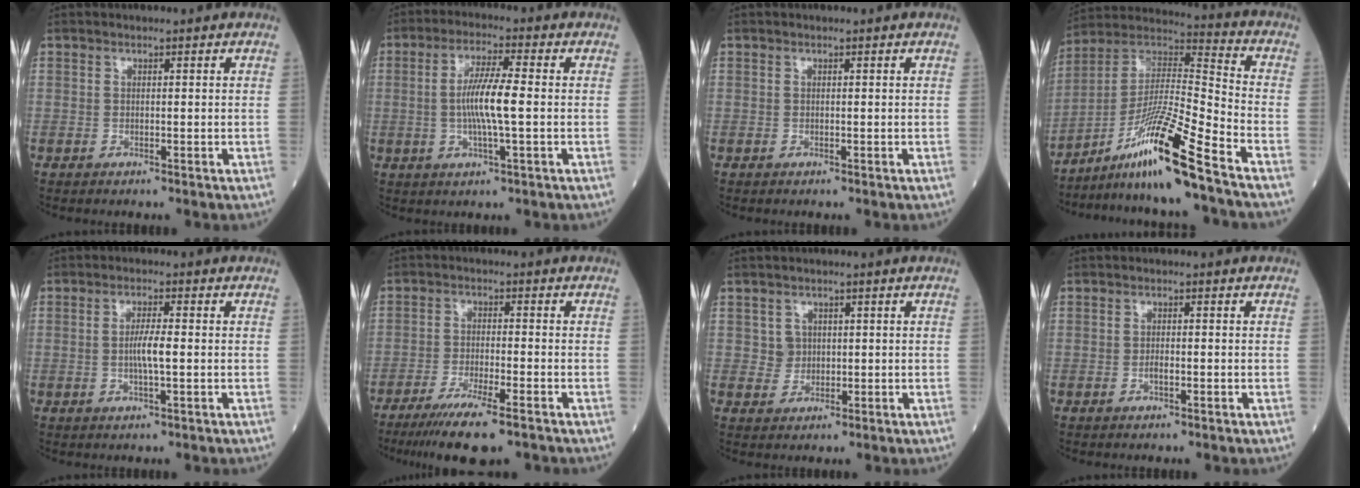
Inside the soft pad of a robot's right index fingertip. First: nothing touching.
{"total": 7.5, "force": [-0.4, 0.2, 7.5], "torque": [-0.148, -0.001, -0.011]}
{"total": 0.0}
{"total": 15.3, "force": [-10.2, -1.5, 11.4], "torque": [-0.220, 0.002, -0.182]}
{"total": 3.5, "force": [-0.4, 0.1, 3.5], "torque": [-0.070, -0.002, -0.008]}
{"total": 9.7, "force": [-7.1, 0.8, 6.6], "torque": [-0.114, -0.025, -0.114]}
{"total": 2.1, "force": [0.3, 2.1, 0.2], "torque": [-0.005, 0.001, 0.007]}
{"total": 1.1, "force": [-0.5, 0.1, 0.9], "torque": [-0.022, 0.000, -0.009]}